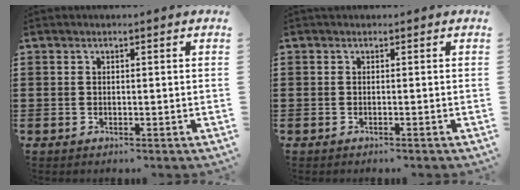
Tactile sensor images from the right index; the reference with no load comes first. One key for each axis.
{"total": 0.0}